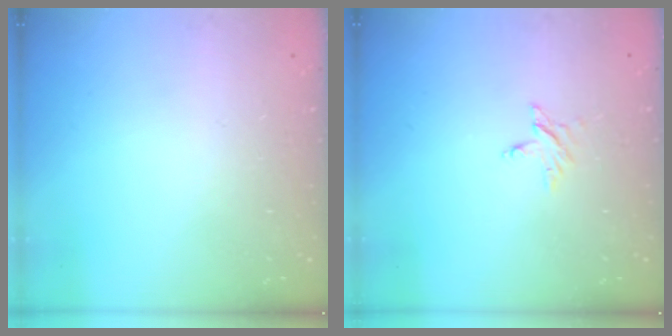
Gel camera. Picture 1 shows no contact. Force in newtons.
{"total": 2.4, "press": 2.4, "slide": 0.2}